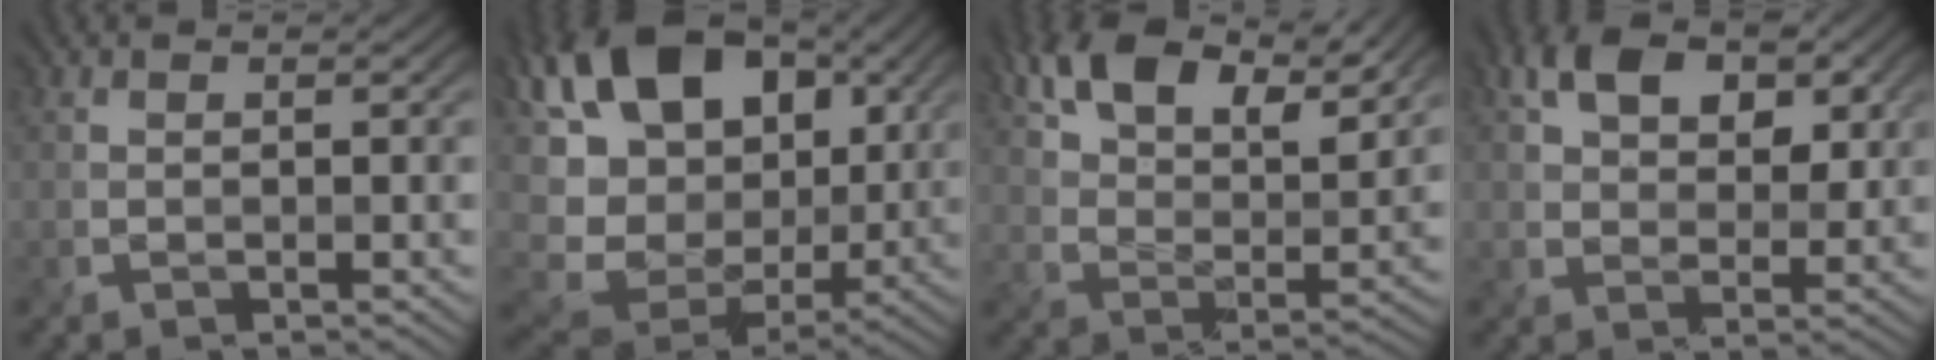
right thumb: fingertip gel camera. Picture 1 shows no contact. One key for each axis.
{"total": 18.5, "fx": 3.1, "fy": 13.3, "fz": 12.5, "tx": -0.262, "ty": -0.006, "tz": 0.069}
{"total": 11.9, "fx": 7.6, "fy": 5.9, "fz": 7.1, "tx": -0.147, "ty": 0.008, "tz": 0.138}
{"total": 7.7, "fx": 3.1, "fy": 5.0, "fz": 5.0, "tx": -0.096, "ty": 0.003, "tz": 0.048}